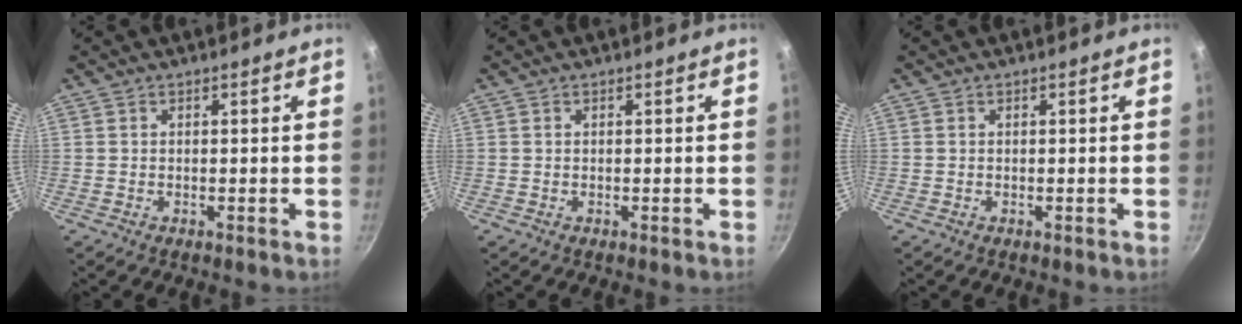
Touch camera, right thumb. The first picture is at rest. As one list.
[{"total": 0.0}, {"total": 0.0}]